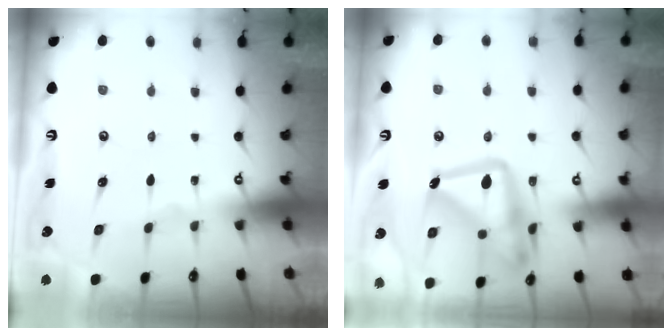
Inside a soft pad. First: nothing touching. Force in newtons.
{"total": 22.8, "press": 22.8, "slide": 1.8}